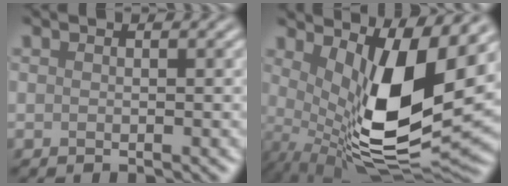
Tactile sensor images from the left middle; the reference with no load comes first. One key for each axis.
{"total": 11.9, "fx": 2.1, "fy": 3.9, "fz": 11.0, "tx": -0.188, "ty": -0.027, "tz": 0.047}